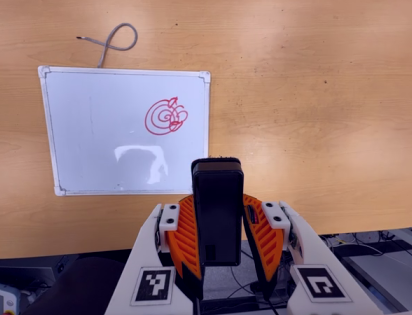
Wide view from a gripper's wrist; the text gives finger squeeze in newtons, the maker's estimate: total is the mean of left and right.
{"total": 7.2, "left": 5.6, "right": 8.7}